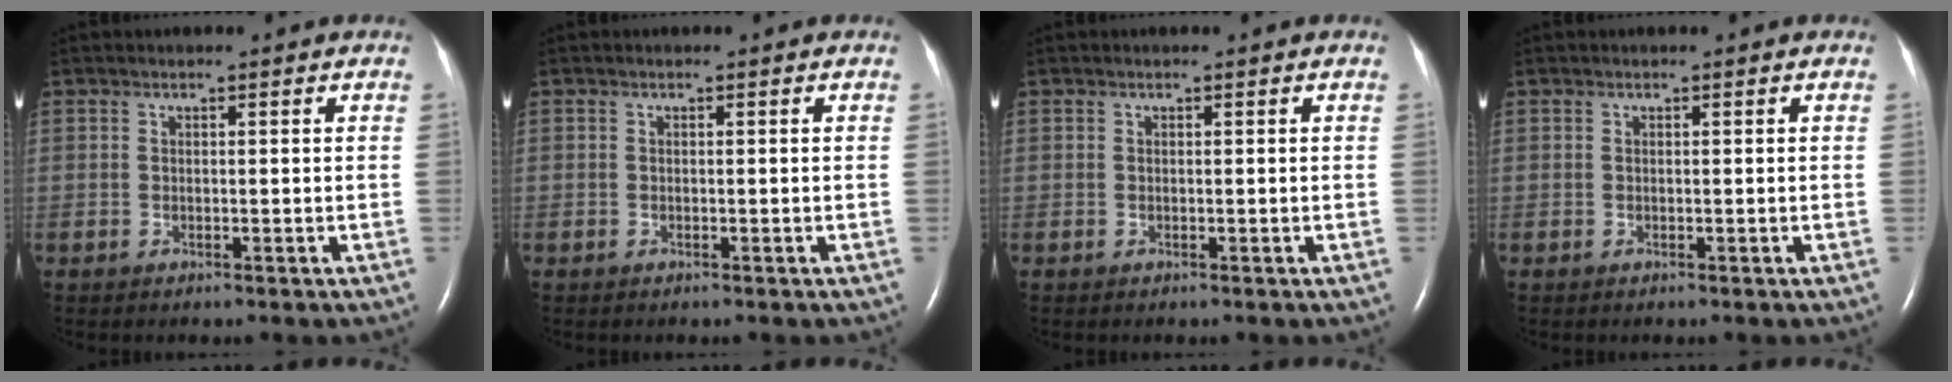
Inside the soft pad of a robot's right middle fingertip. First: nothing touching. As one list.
[{"total": 0.0}, {"total": 0.0}, {"total": 0.0}]